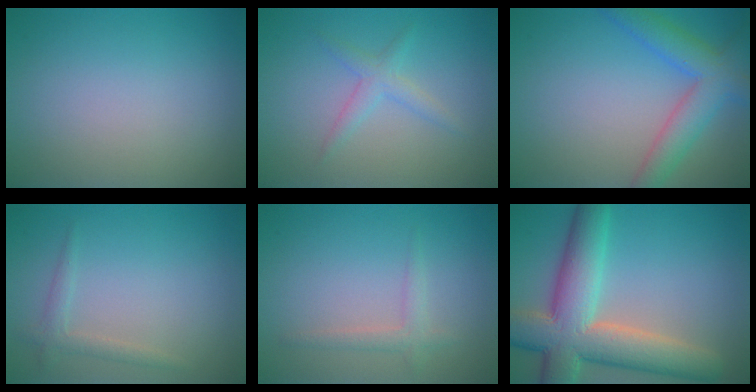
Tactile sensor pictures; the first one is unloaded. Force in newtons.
{"total": 1.8, "press": 1.8, "slide": 0.1}
{"total": 5.1, "press": 5.1, "slide": 0.3}
{"total": 1.5, "press": 1.5, "slide": 0.1}
{"total": 1.6, "press": 1.6, "slide": 0.1}
{"total": 10.2, "press": 10.2, "slide": 0.9}